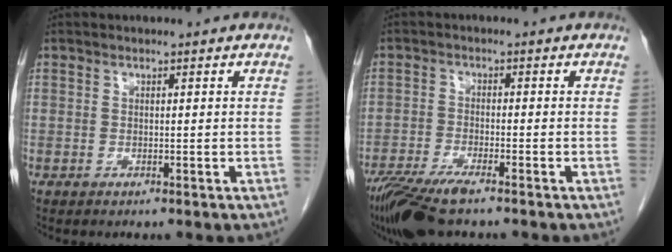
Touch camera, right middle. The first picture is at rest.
{"total": 8.6, "force": [-6.4, 1.3, 5.6], "torque": [-0.103, -0.021, -0.113]}